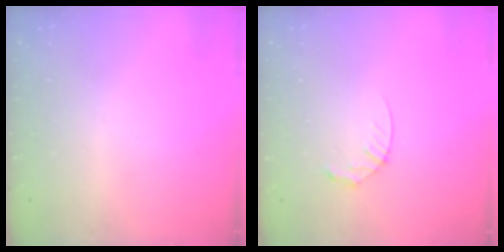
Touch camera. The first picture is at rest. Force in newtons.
{"total": 4.7, "press": 4.7, "slide": 0.4}